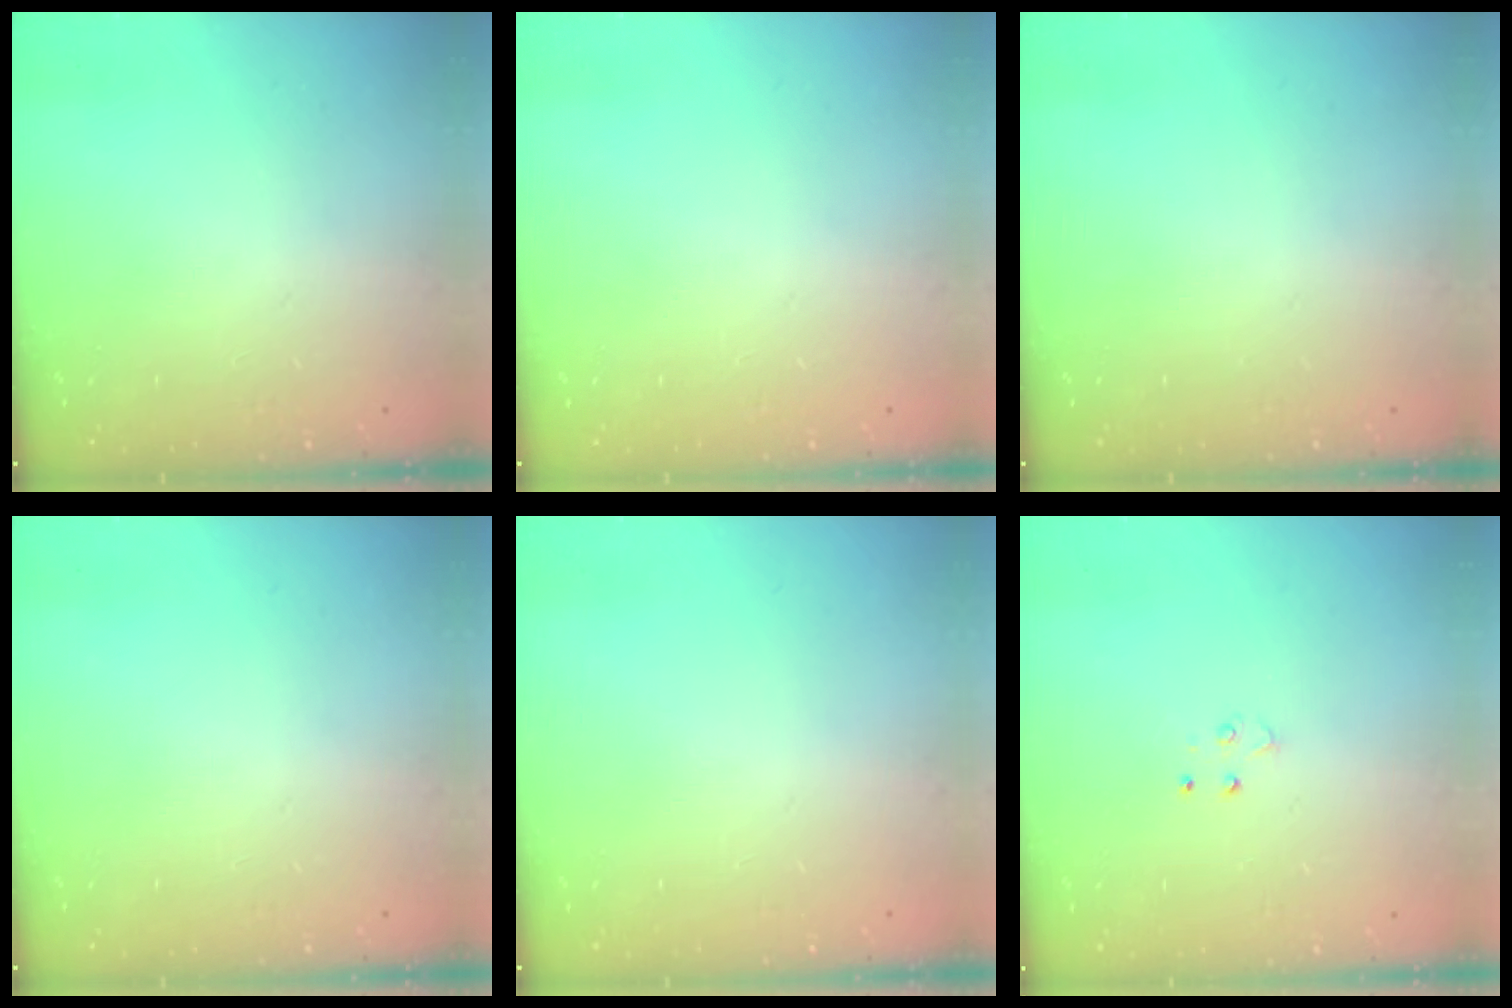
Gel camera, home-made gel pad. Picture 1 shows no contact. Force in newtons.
{"total": 0.0}
{"total": 0.0}
{"total": 0.0}
{"total": 0.0}
{"total": 3.5, "press": 3.5, "slide": 0.3}